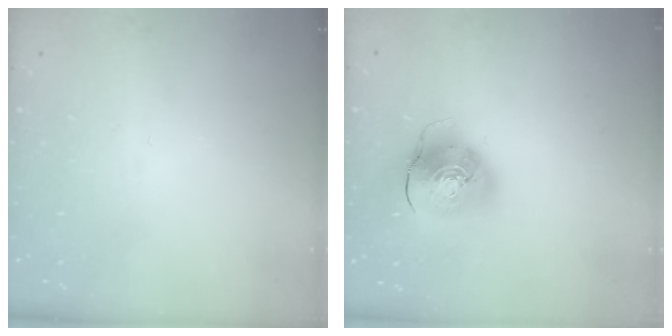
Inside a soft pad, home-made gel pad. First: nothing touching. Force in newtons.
{"total": 10.7, "press": 10.6, "slide": 1.8}